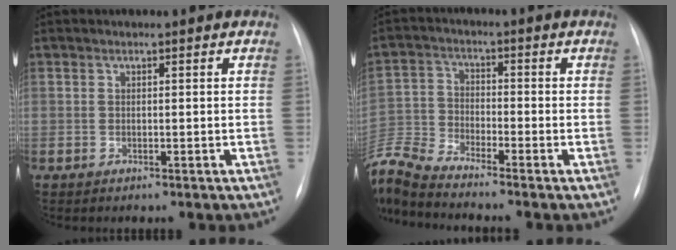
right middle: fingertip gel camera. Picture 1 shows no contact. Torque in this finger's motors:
{"motor_torque": [-0.80, -1.34, 0.37, 0.20]}